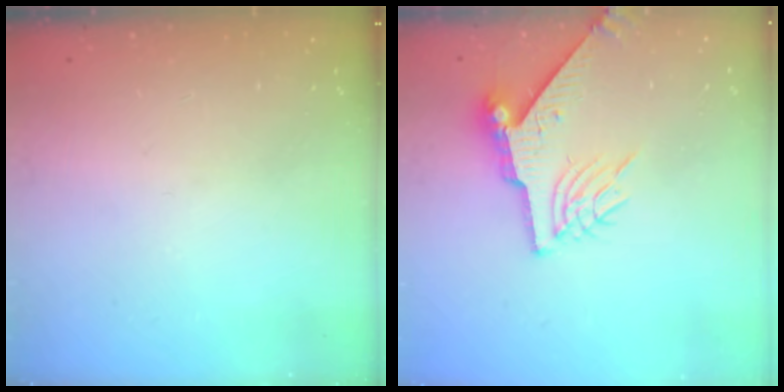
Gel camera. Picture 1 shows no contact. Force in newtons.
{"total": 9.2, "press": 9.1, "slide": 1.1}